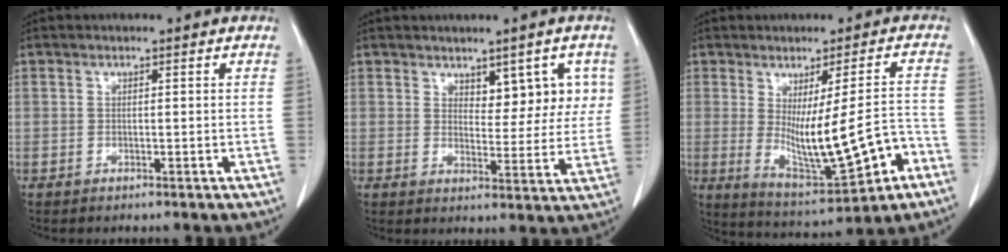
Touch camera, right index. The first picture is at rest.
{"total": 6.5, "force": [3.2, 3.5, 4.4], "torque": [-0.040, 0.006, 0.046]}
{"total": 13.6, "force": [-3.3, 2.3, 13.0], "torque": [-0.199, -0.015, -0.030]}